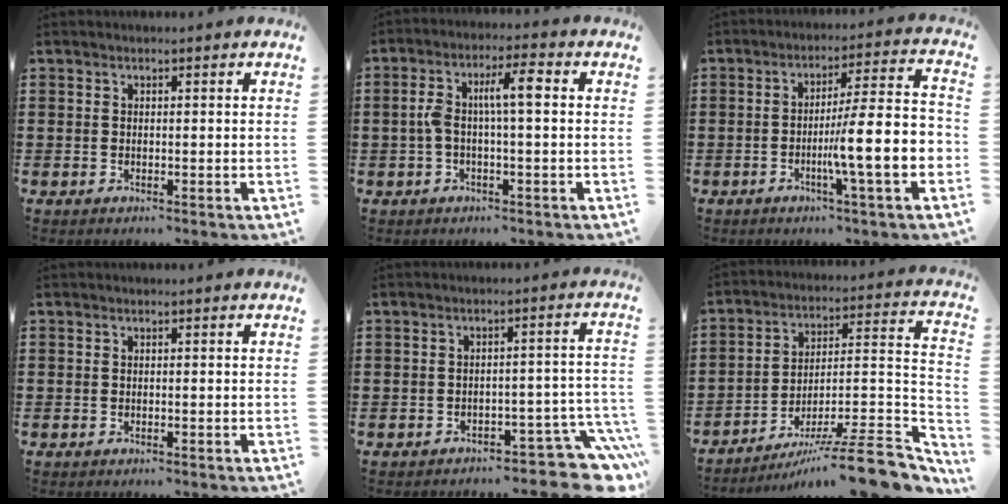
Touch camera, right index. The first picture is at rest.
{"total": 6.0, "force": [0.1, 1.4, 5.8], "torque": [-0.123, 0.004, -0.009]}
{"total": 10.0, "force": [-3.4, 0.3, 9.4], "torque": [-0.142, -0.018, -0.067]}
{"total": 0.0}
{"total": 6.3, "force": [-4.7, 2.2, 3.5], "torque": [-0.050, 0.009, -0.085]}
{"total": 10.7, "force": [-7.6, 1.1, 7.5], "torque": [-0.097, 0.009, -0.142]}